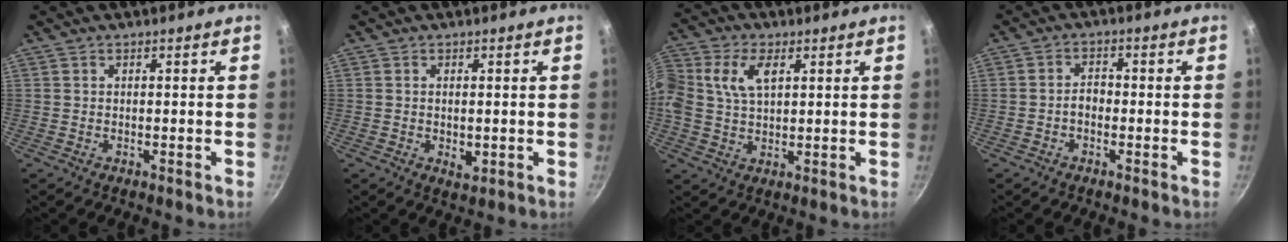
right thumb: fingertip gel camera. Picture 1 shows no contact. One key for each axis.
{"total": 2.4, "fx": -0.2, "fy": 1.4, "fz": 2.0, "tx": -0.030, "ty": -0.006, "tz": -0.001}
{"total": 11.5, "fx": 3.3, "fy": 7.6, "fz": 8.0, "tx": -0.167, "ty": 0.021, "tz": 0.056}
{"total": 2.6, "fx": -1.0, "fy": 1.8, "fz": 1.7, "tx": -0.017, "ty": 0.018, "tz": -0.021}